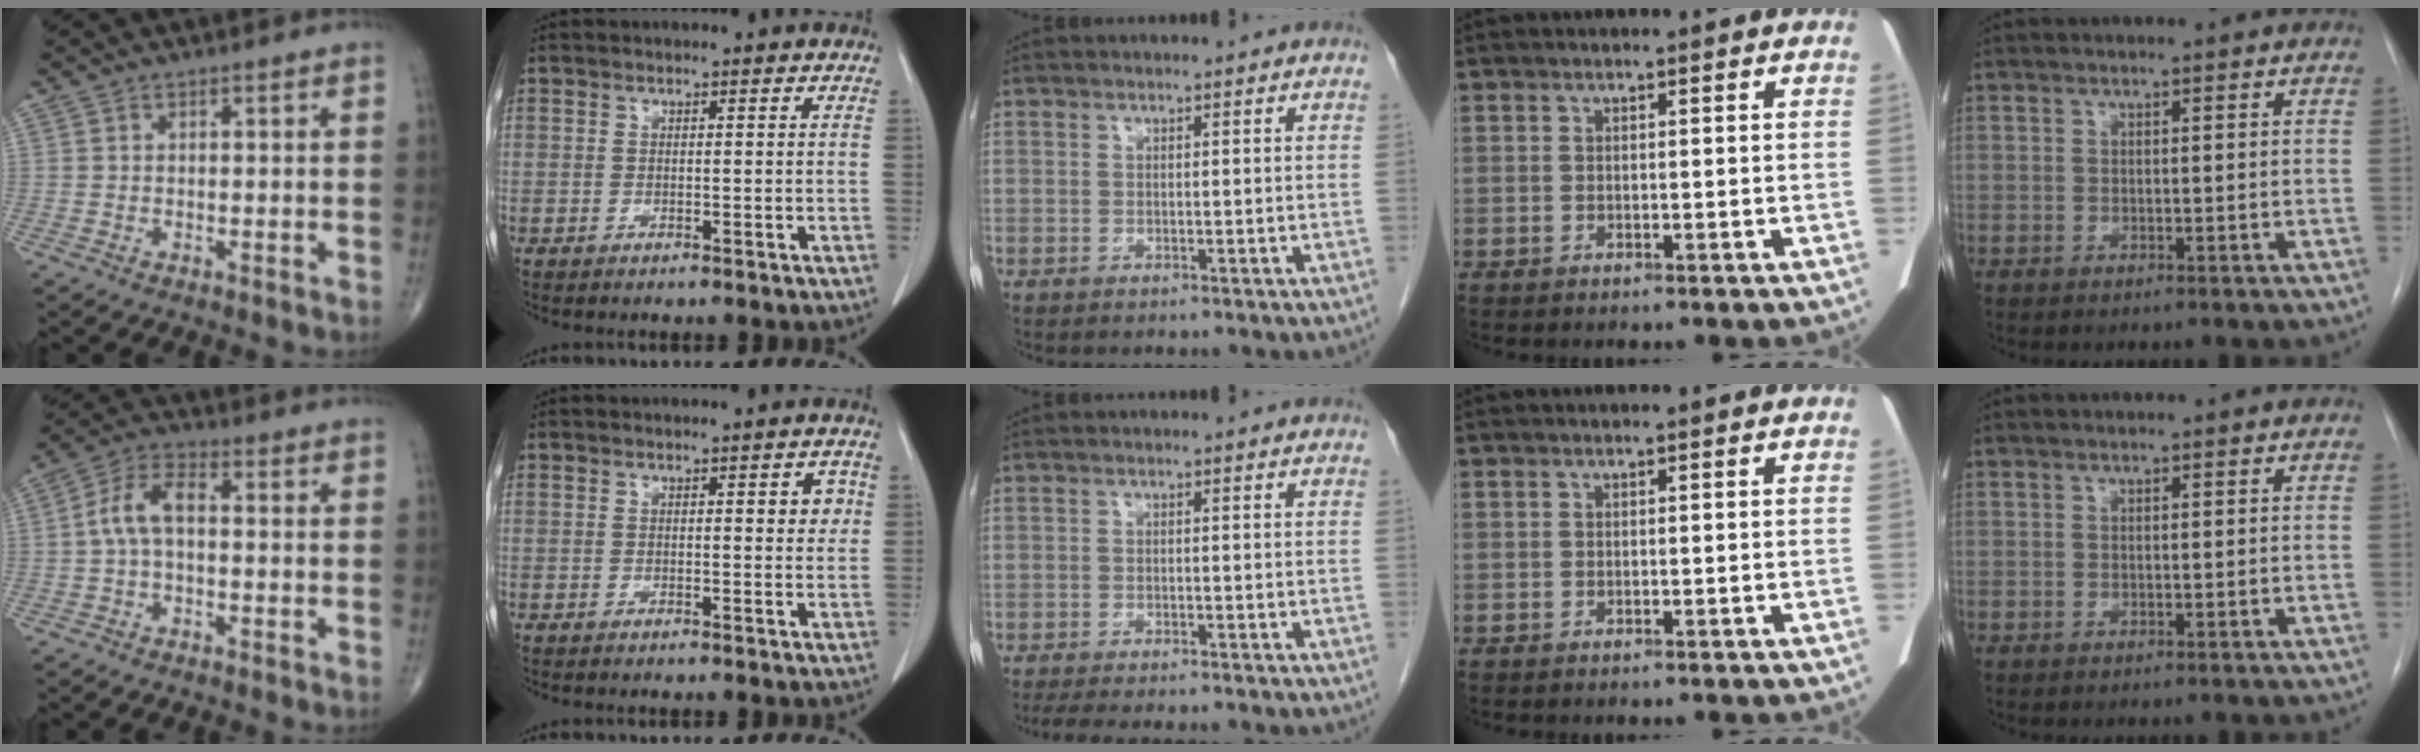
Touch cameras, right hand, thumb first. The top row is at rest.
{"thumb": {"total": 6.9, "force": [-0.2, 3.6, 5.9], "torque": [-0.117, 0.027, -0.014]}, "index": {"total": 2.7, "force": [0.7, 1.0, 2.4], "torque": [-0.026, 0.000, 0.008]}, "middle": {"total": 8.0, "force": [-6.9, 1.0, 4.0], "torque": [-0.051, -0.013, -0.100]}}